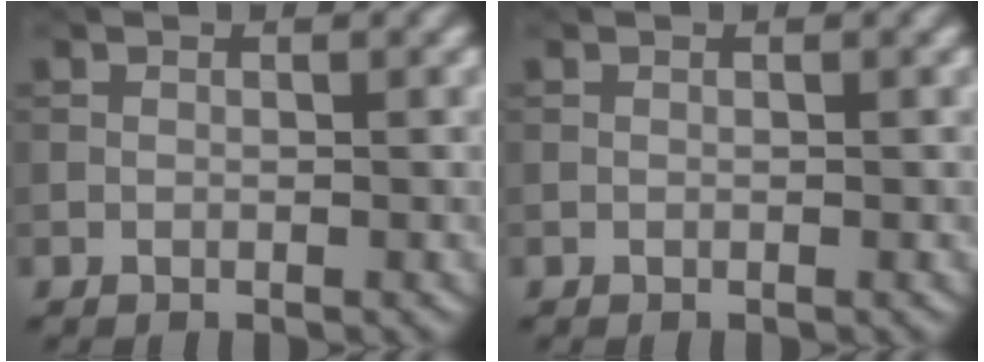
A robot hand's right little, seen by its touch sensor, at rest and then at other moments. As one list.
[{"total": 0.0}]